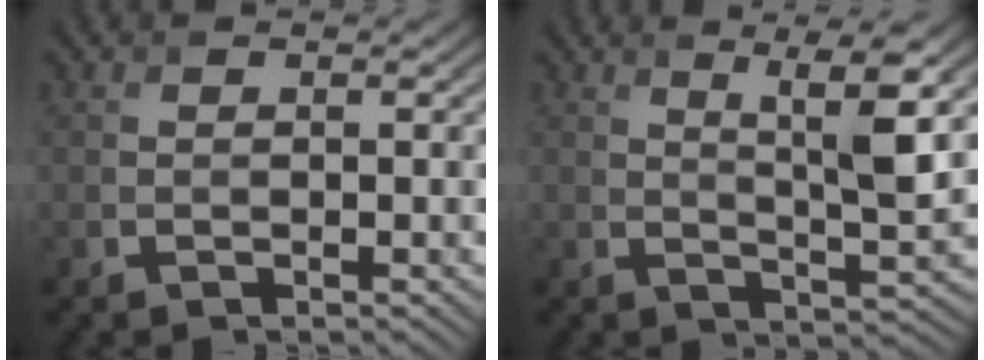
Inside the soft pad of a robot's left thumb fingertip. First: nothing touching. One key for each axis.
{"total": 6.6, "fx": 2.6, "fy": 0.6, "fz": 6.0, "tx": -0.105, "ty": 0.005, "tz": 0.046}